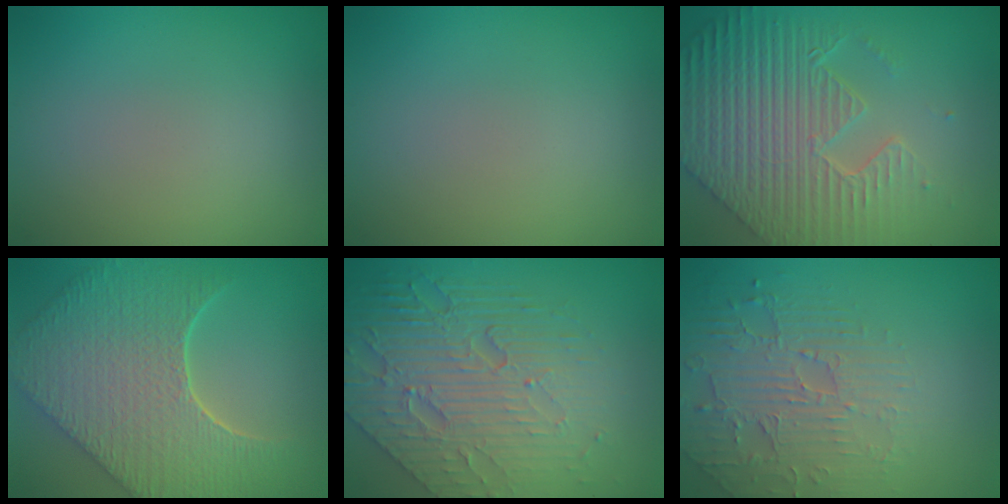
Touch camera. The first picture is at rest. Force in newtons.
{"total": 0.0}
{"total": 9.3, "press": 6.5, "slide": 6.6}
{"total": 9.7, "press": 7.1, "slide": 6.6}
{"total": 8.3, "press": 5.6, "slide": 6.0}
{"total": 2.8, "press": 2.5, "slide": 1.4}